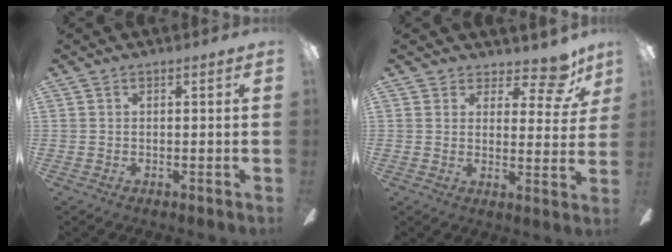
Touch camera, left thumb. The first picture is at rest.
{"total": 8.6, "force": [6.1, 4.0, 4.5], "torque": [-0.056, -0.040, 0.108]}